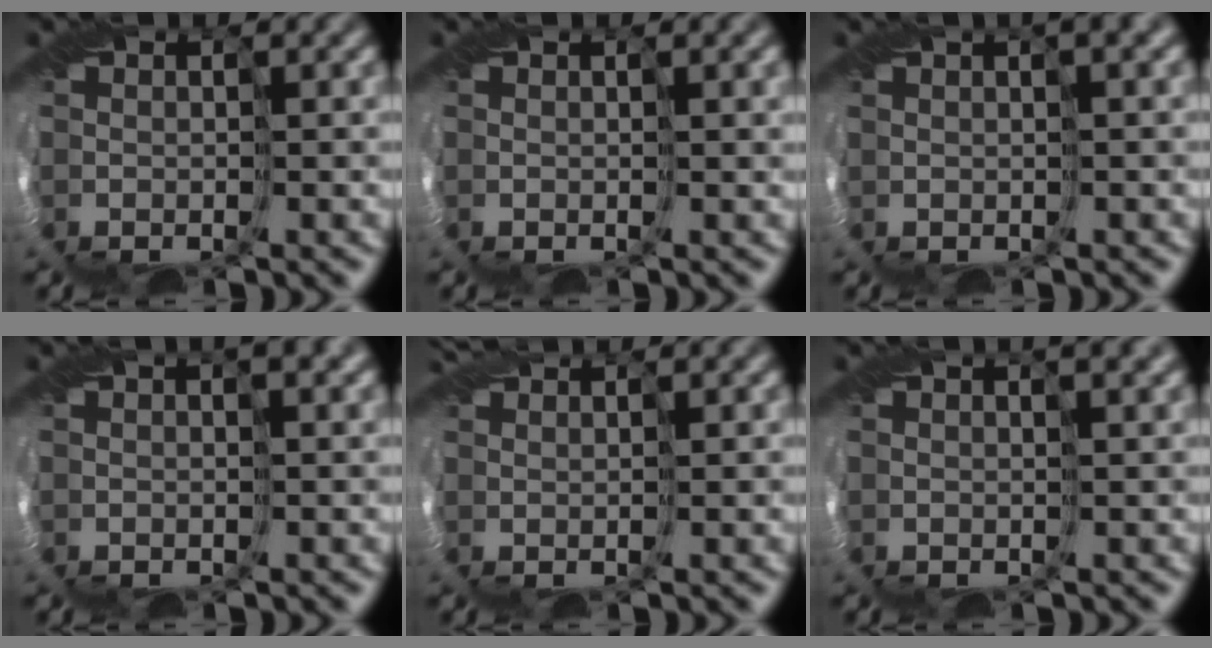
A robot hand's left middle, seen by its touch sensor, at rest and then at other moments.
{"total": 1.4, "force": [0.9, 0.0, 1.2], "torque": [-0.013, 0.006, 0.015]}
{"total": 4.7, "force": [2.5, 1.3, 3.7], "torque": [-0.041, 0.022, 0.020]}
{"total": 3.8, "force": [2.2, 1.0, 3.0], "torque": [-0.037, 0.014, 0.016]}
{"total": 1.8, "force": [1.7, -0.3, 0.4], "torque": [-0.016, 0.005, 0.034]}
{"total": 5.8, "force": [3.3, 2.1, 4.3], "torque": [-0.037, 0.033, 0.022]}